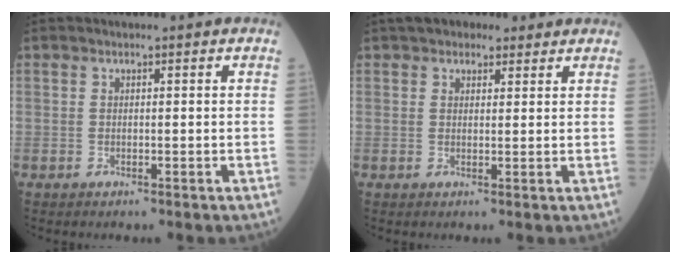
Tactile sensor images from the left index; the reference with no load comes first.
{"total": 5.6, "force": [4.3, 2.7, 2.3], "torque": [-0.026, 0.029, 0.068]}